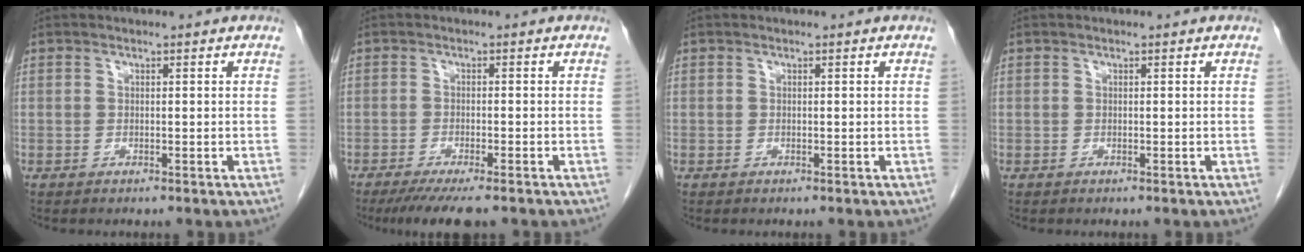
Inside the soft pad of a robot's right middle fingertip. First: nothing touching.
{"total": 7.5, "force": [-5.8, 0.9, 4.6], "torque": [-0.067, -0.016, -0.089]}
{"total": 0.0}
{"total": 0.0}